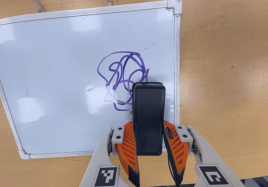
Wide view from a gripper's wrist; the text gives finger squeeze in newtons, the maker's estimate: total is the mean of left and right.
{"total": 5.2, "left": 3.5, "right": 7.0}